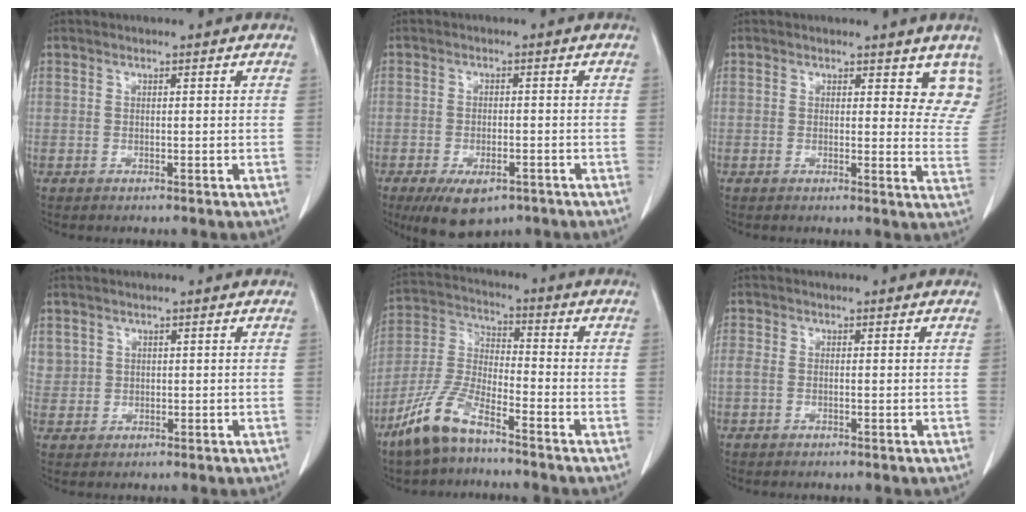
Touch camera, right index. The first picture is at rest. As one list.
[{"total": 7.6, "force": [-4.9, 3.4, 4.7], "torque": [-0.074, -0.008, -0.070]}, {"total": 6.9, "force": [5.7, 3.0, 2.5], "torque": [0.001, -0.024, 0.042]}, {"total": 2.2, "force": [1.0, 1.9, 0.1], "torque": [0.017, 0.007, 0.018]}, {"total": 10.2, "force": [-7.3, 2.5, 6.7], "torque": [-0.154, -0.014, -0.150]}, {"total": 1.4, "force": [-0.3, 0.8, 1.1], "torque": [-0.027, 0.009, -0.003]}]